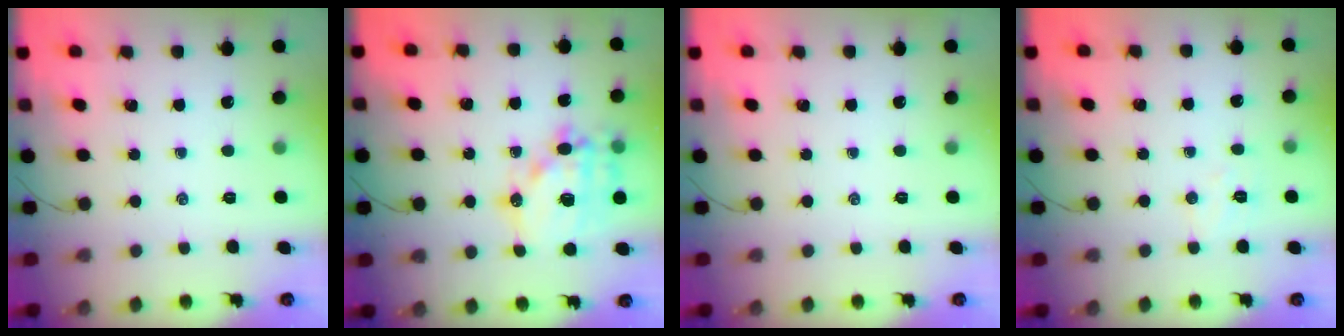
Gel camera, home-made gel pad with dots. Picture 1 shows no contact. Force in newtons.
{"total": 15.4, "press": 15.1, "slide": 3.2}
{"total": 0.0}
{"total": 5.2, "press": 5.1, "slide": 1.1}